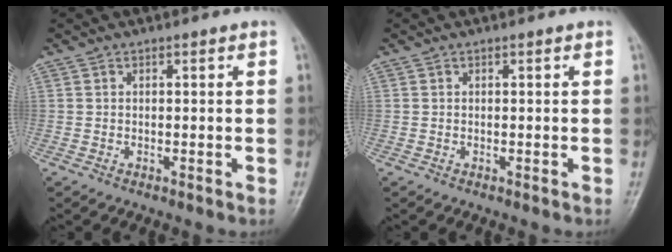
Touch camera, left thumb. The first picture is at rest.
{"total": 0.0}